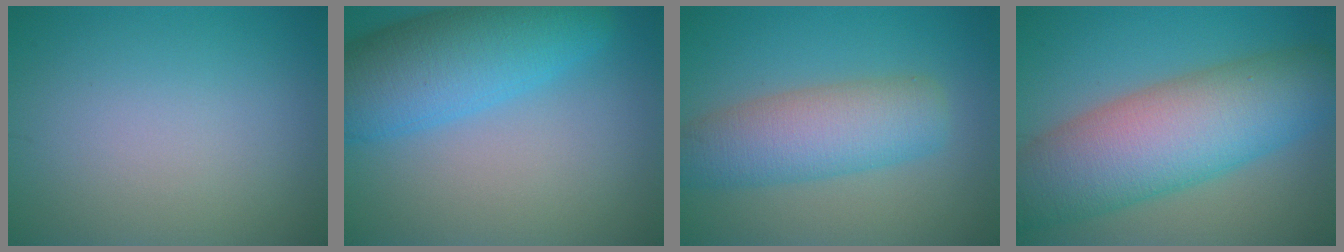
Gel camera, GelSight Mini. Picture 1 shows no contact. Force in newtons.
{"total": 9.1, "press": 9.1, "slide": 0.5}
{"total": 6.4, "press": 6.4, "slide": 0.2}
{"total": 11.5, "press": 11.5, "slide": 0.1}